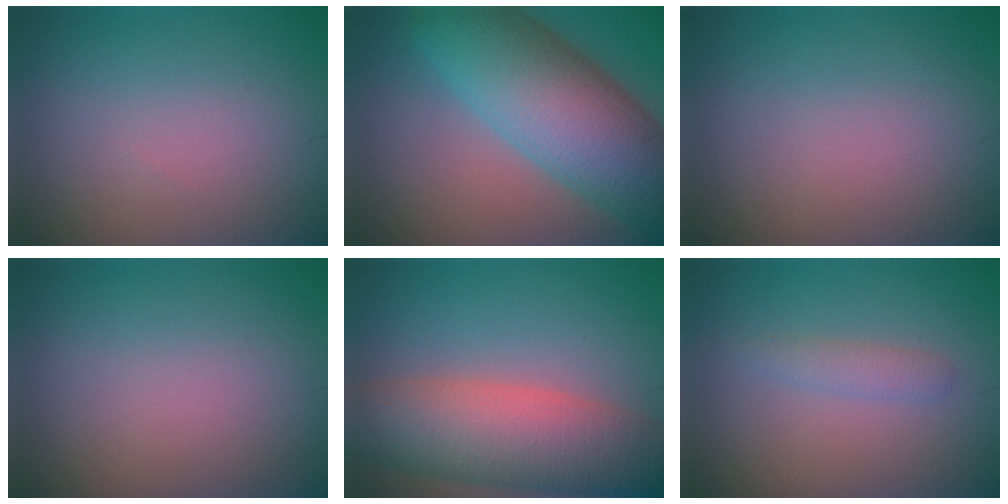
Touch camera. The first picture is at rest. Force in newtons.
{"total": 12.1, "press": 12.1, "slide": 0.3}
{"total": 0.0}
{"total": 0.0}
{"total": 9.4, "press": 9.4, "slide": 0.4}
{"total": 1.3, "press": 1.3, "slide": 0.0}